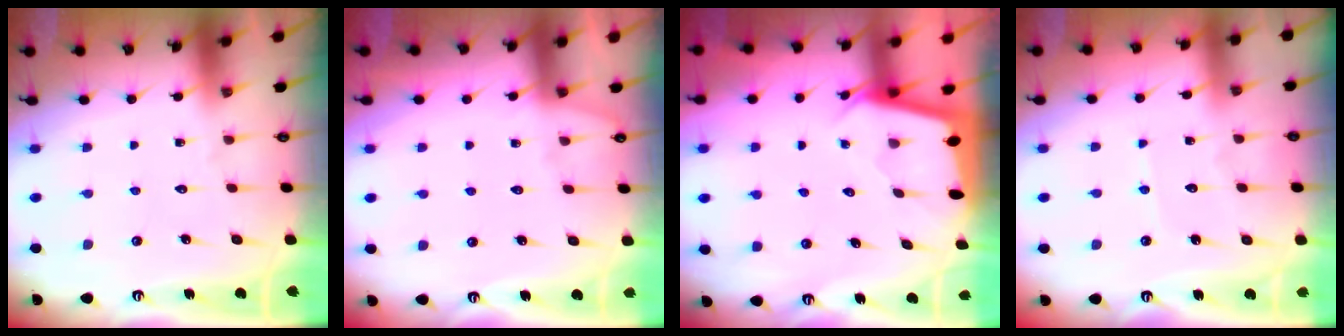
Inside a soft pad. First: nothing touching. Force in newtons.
{"total": 2.4, "press": 2.4, "slide": 0.4}
{"total": 2.0, "press": 1.9, "slide": 0.2}
{"total": 3.6, "press": 3.6, "slide": 0.5}